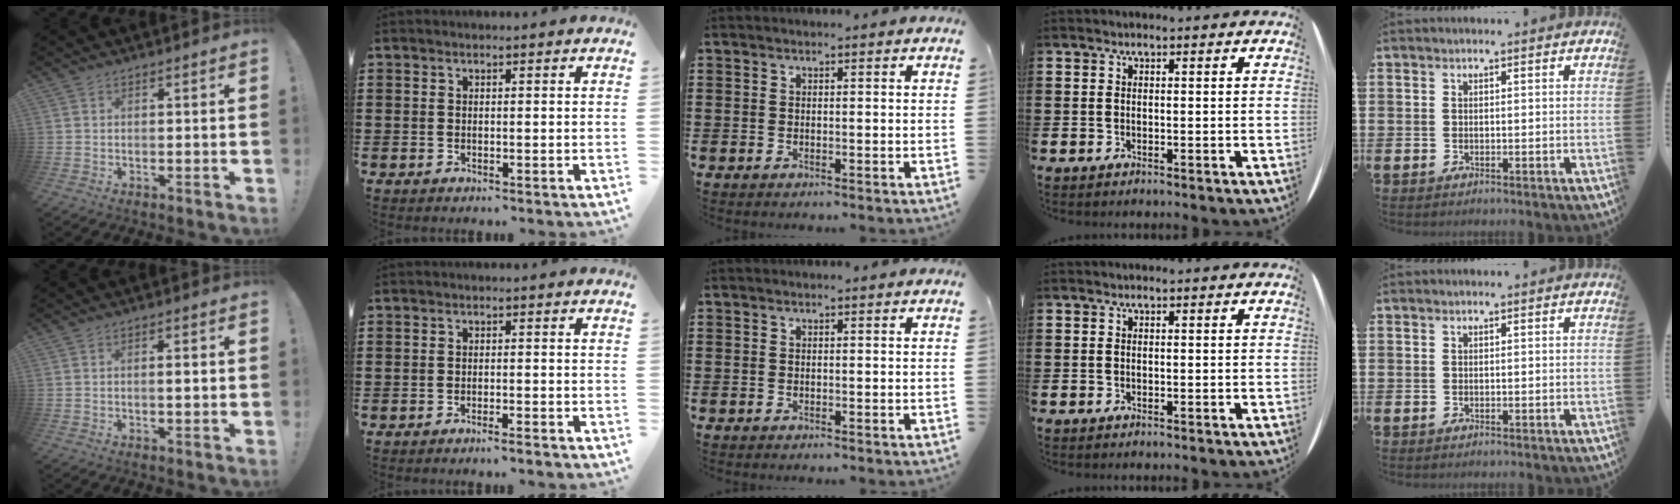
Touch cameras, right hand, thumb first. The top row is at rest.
{"thumb": {"total": 1.8, "force": [-0.1, 0.2, 1.8], "torque": [-0.019, -0.003, -0.007]}, "index": {"total": 1.4, "force": [-1.4, 0.0, 0.5], "torque": [-0.010, 0.000, -0.025]}}